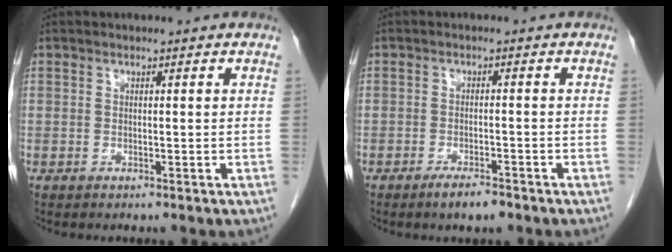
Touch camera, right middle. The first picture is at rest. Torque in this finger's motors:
{"motor_torque": [0.59, -0.36, 0.17, 0.03]}